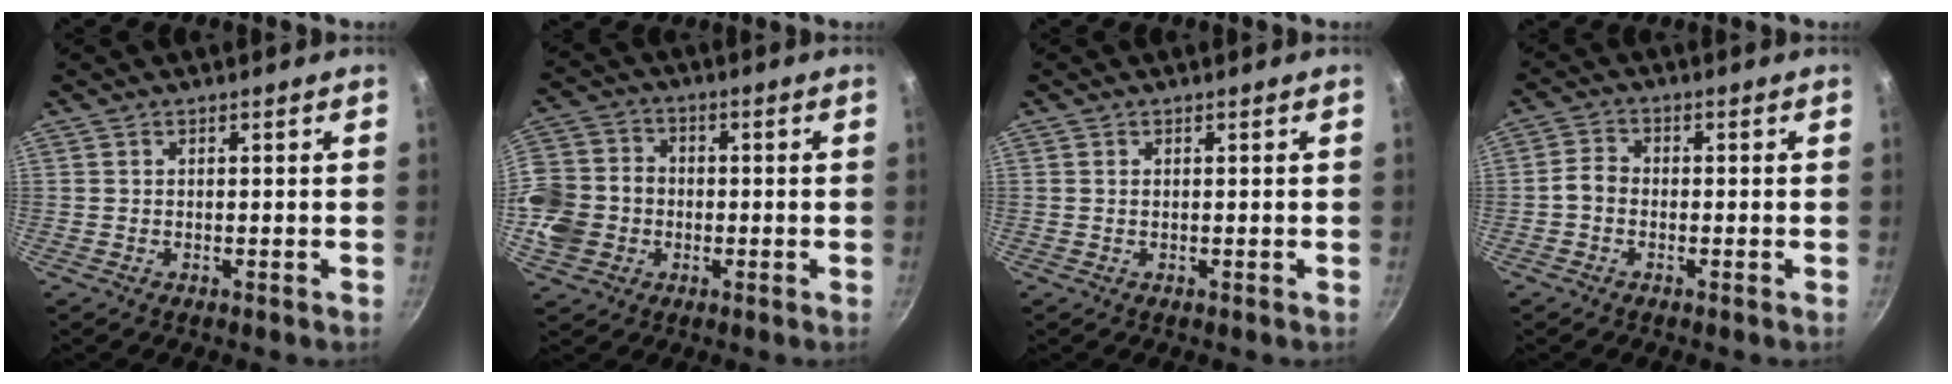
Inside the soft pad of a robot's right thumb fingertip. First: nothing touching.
{"total": 13.7, "force": [-2.7, 11.6, 6.8], "torque": [-0.141, 0.024, -0.049]}
{"total": 0.0}
{"total": 3.5, "force": [-0.9, 2.7, 2.1], "torque": [-0.034, 0.014, -0.025]}